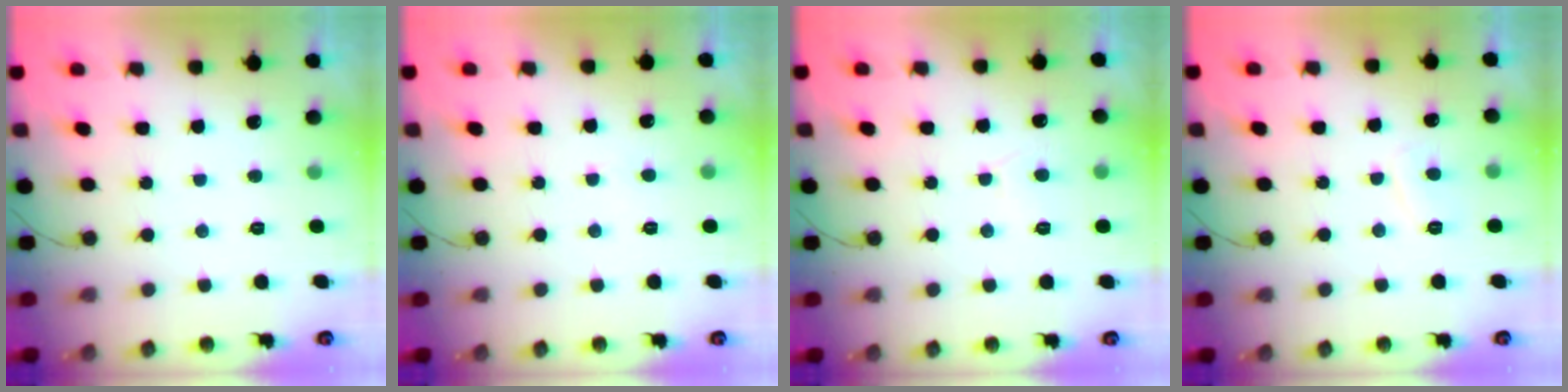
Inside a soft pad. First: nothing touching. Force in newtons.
{"total": 2.0, "press": 2.0, "slide": 0.2}
{"total": 3.4, "press": 3.3, "slide": 0.4}
{"total": 2.9, "press": 2.9, "slide": 0.5}